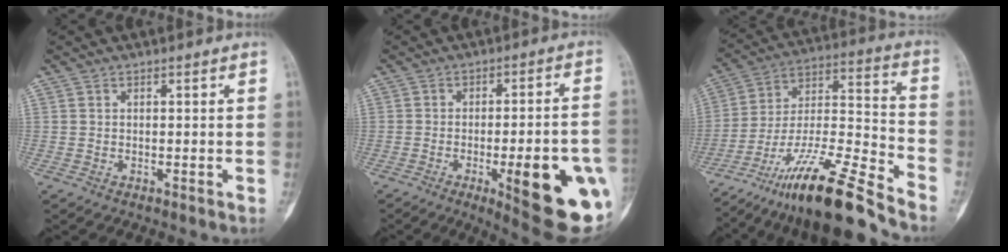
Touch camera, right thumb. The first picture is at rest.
{"total": 19.8, "force": [-6.2, 4.8, 18.2], "torque": [-0.188, 0.007, -0.065]}
{"total": 21.0, "force": [-16.3, 2.4, 13.1], "torque": [-0.256, 0.076, -0.293]}